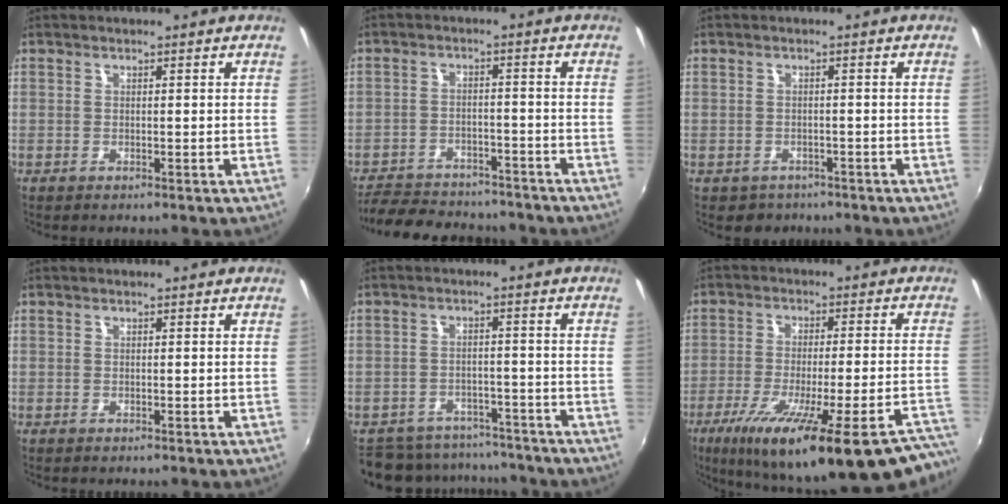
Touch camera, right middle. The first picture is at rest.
{"total": 15.5, "force": [-13.3, 5.9, 5.5], "torque": [-0.133, 0.007, -0.188]}
{"total": 3.2, "force": [-2.1, 2.4, 0.5], "torque": [-0.019, -0.007, -0.028]}
{"total": 0.0}
{"total": 13.3, "force": [-11.6, 5.7, 3.1], "torque": [-0.083, 0.012, -0.160]}
{"total": 29.9, "force": [-21.7, 6.1, 19.7], "torque": [-0.301, -0.067, -0.301]}